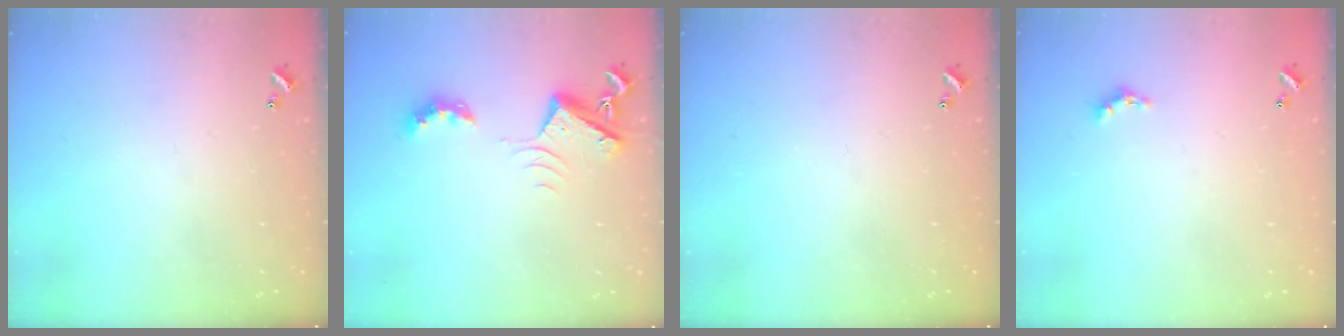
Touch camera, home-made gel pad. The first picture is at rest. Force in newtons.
{"total": 7.7, "press": 7.6, "slide": 1.6}
{"total": 0.0}
{"total": 1.9, "press": 1.9, "slide": 0.6}